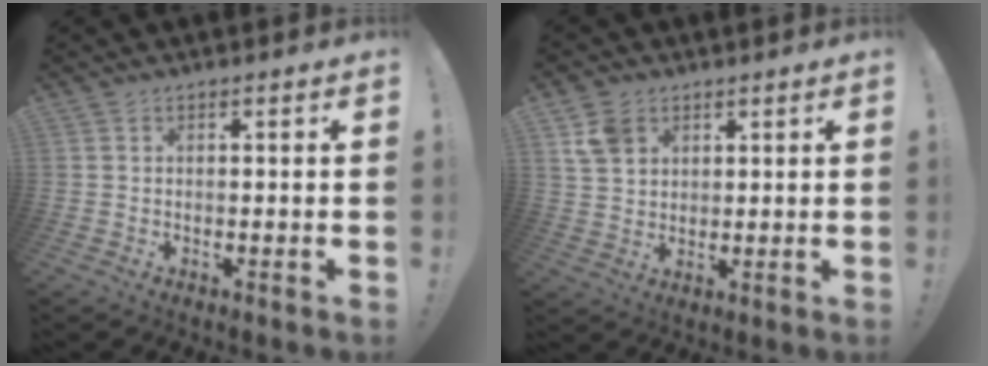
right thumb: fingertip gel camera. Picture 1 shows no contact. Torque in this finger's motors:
{"motor_torque": [-0.29, -0.11, -0.07, 0.51, -0.16]}